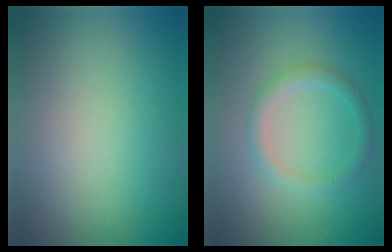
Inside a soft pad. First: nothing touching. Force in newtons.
{"total": 2.0, "press": 2.0, "slide": 0.1}